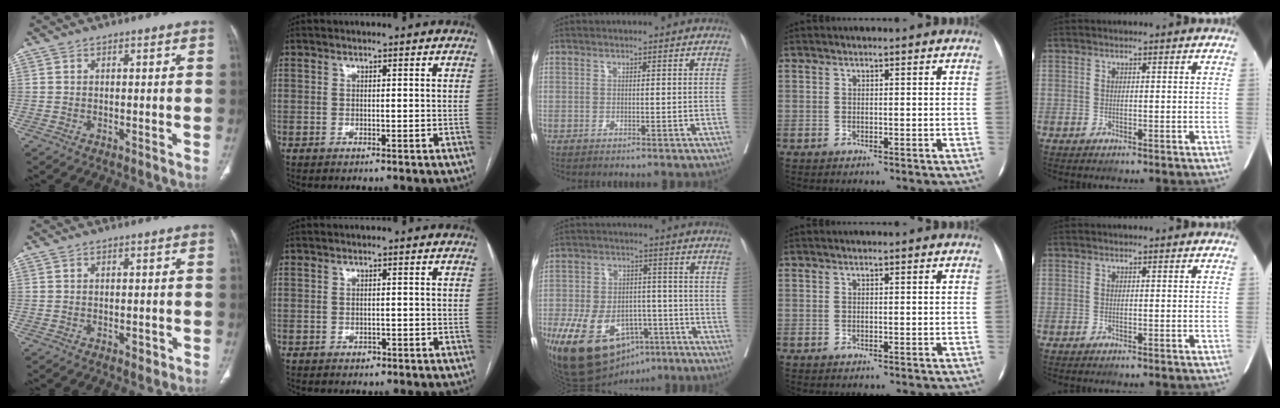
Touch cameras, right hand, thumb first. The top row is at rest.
{"thumb": {"total": 1.4, "force": [-0.6, 0.8, 0.9], "torque": [-0.008, 0.000, -0.006]}, "index": {"total": 1.0, "force": [-0.6, 0.8, 0.4], "torque": [-0.008, 0.002, -0.004]}, "middle": {"total": 18.8, "force": [-9.6, 10.7, 12.1], "torque": [-0.245, 0.007, -0.144]}}